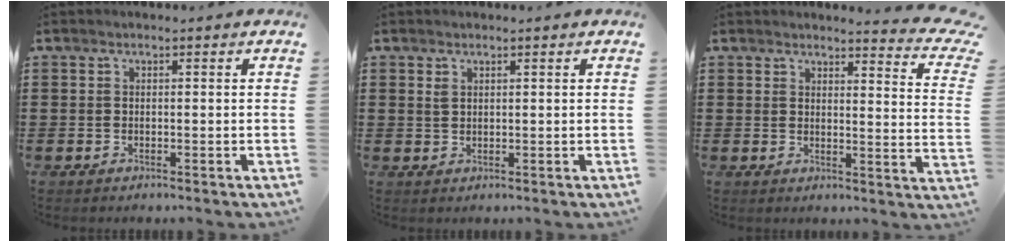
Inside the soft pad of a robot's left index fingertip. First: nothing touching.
{"total": 1.0, "force": [0.6, 0.6, 0.7], "torque": [-0.016, 0.004, 0.010]}
{"total": 3.7, "force": [3.4, -0.2, 1.5], "torque": [-0.029, -0.023, 0.057]}